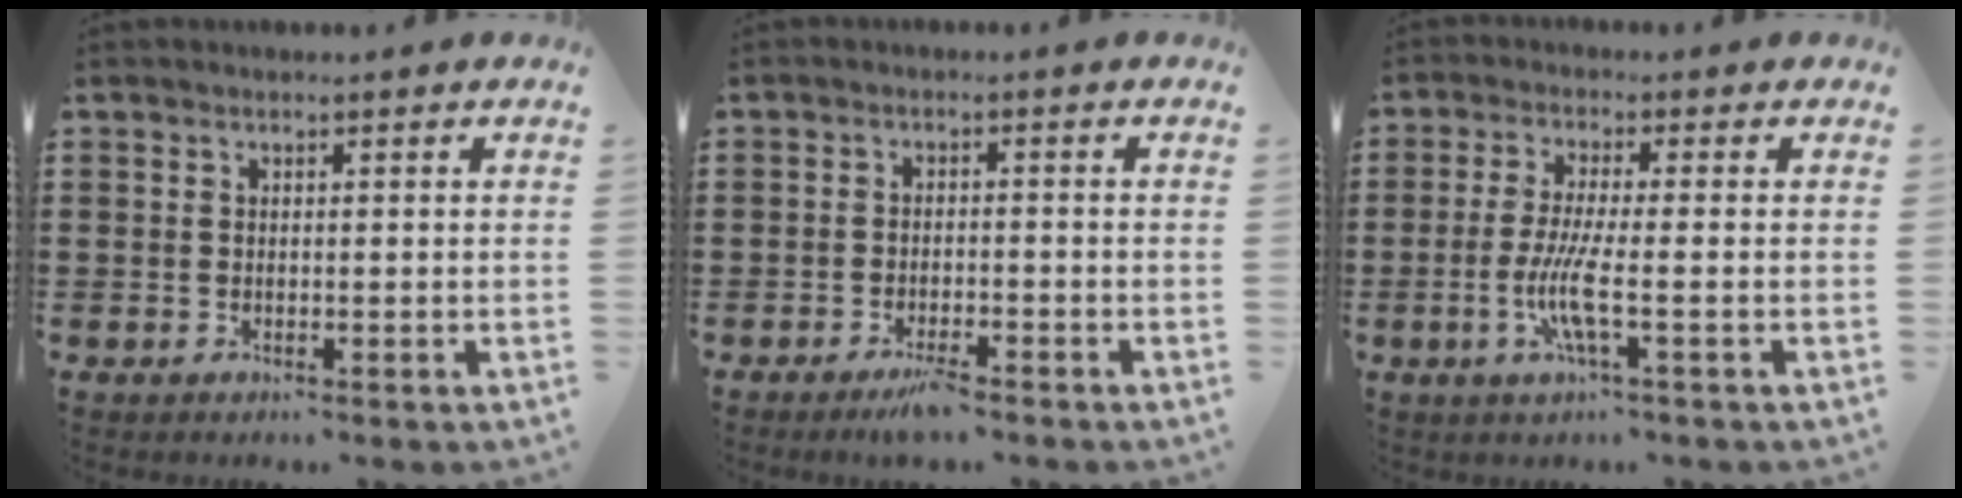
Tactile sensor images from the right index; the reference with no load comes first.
{"total": 2.6, "force": [-2.0, 0.3, 1.6], "torque": [-0.026, 0.004, -0.037]}
{"total": 6.7, "force": [-1.7, 0.7, 6.5], "torque": [-0.146, -0.020, -0.039]}